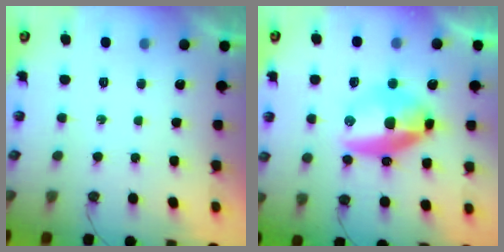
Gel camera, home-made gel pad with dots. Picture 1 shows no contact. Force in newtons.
{"total": 12.7, "press": 12.7, "slide": 0.5}